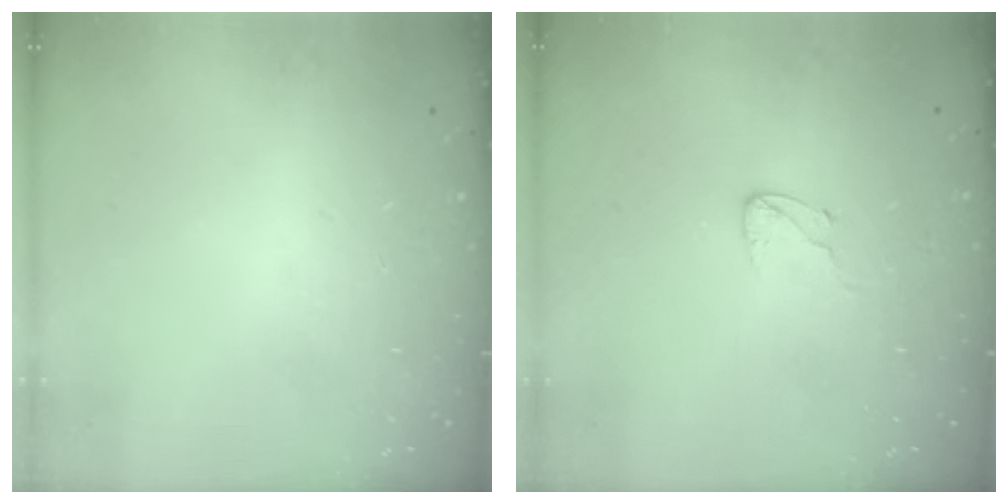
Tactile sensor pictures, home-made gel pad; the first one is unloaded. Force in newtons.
{"total": 4.1, "press": 4.1, "slide": 0.4}